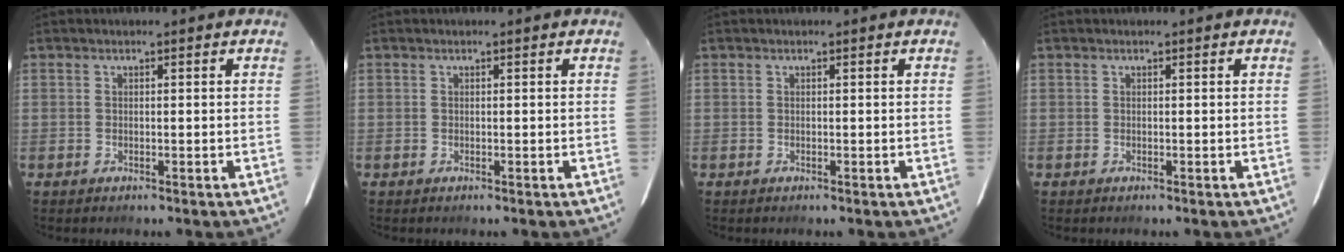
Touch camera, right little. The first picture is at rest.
{"total": 0.0}
{"total": 0.0}
{"total": 0.0}